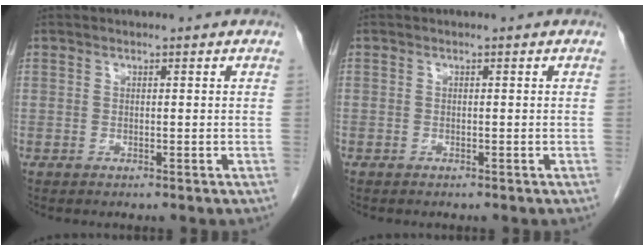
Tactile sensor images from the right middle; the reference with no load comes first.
{"total": 0.0}